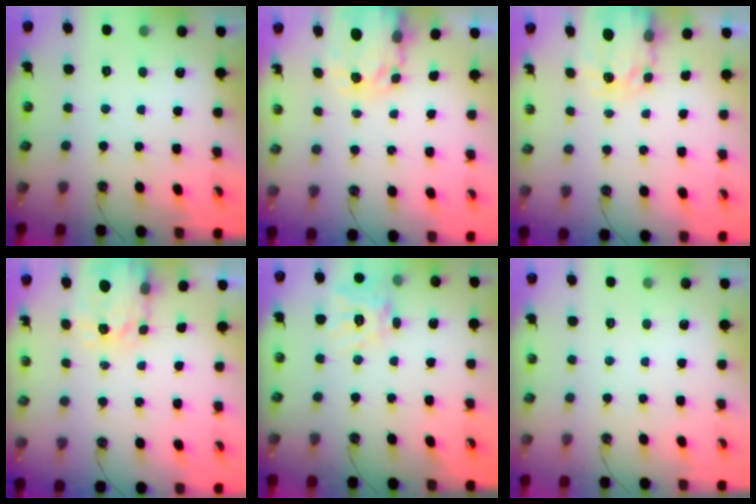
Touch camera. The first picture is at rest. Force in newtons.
{"total": 4.1, "press": 4.1, "slide": 0.4}
{"total": 4.0, "press": 4.0, "slide": 0.0}
{"total": 3.4, "press": 3.4, "slide": 0.3}
{"total": 12.3, "press": 12.2, "slide": 1.0}
{"total": 0.0}